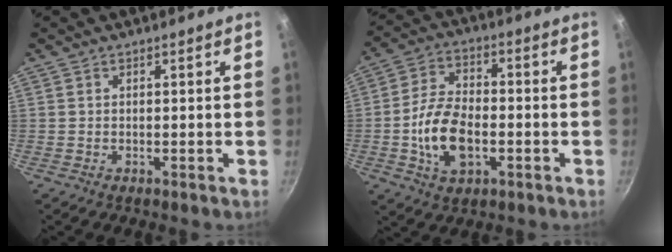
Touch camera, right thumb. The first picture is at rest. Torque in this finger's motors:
{"motor_torque": [-0.45, 0.71, 0.31, -0.28, 0.34]}